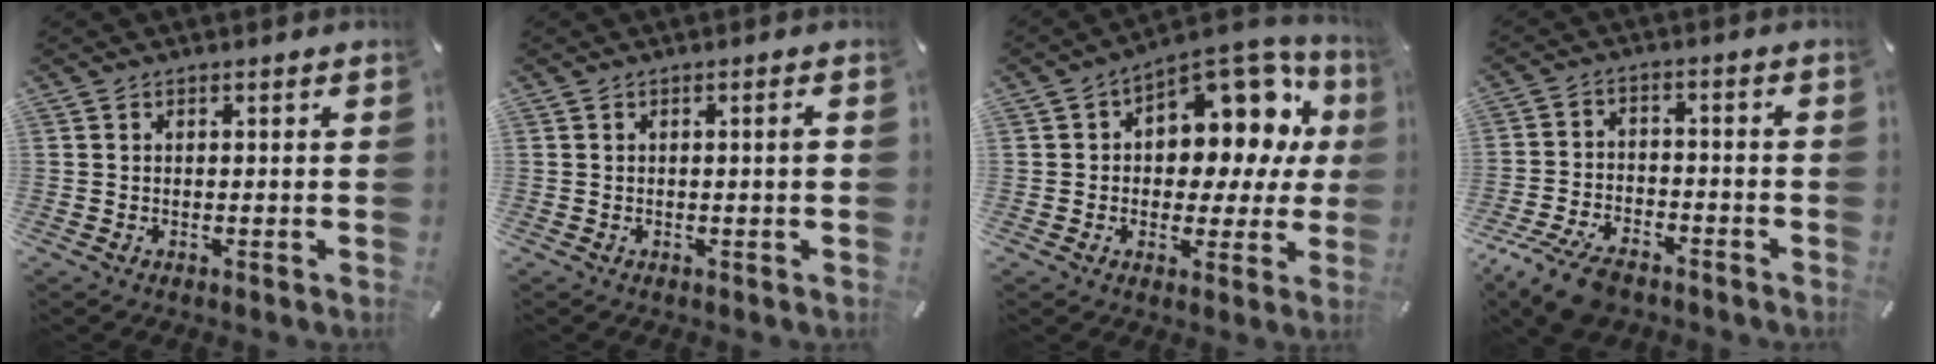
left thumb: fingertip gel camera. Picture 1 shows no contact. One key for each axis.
{"total": 1.6, "fx": -0.1, "fy": 0.0, "fz": 1.6, "tx": -0.028, "ty": -0.004, "tz": -0.002}
{"total": 14.4, "fx": 6.4, "fy": 9.0, "fz": 9.3, "tx": -0.114, "ty": -0.057, "tz": 0.112}
{"total": 9.5, "fx": -6.9, "fy": 4.4, "fz": 4.8, "tx": -0.098, "ty": 0.033, "tz": -0.130}